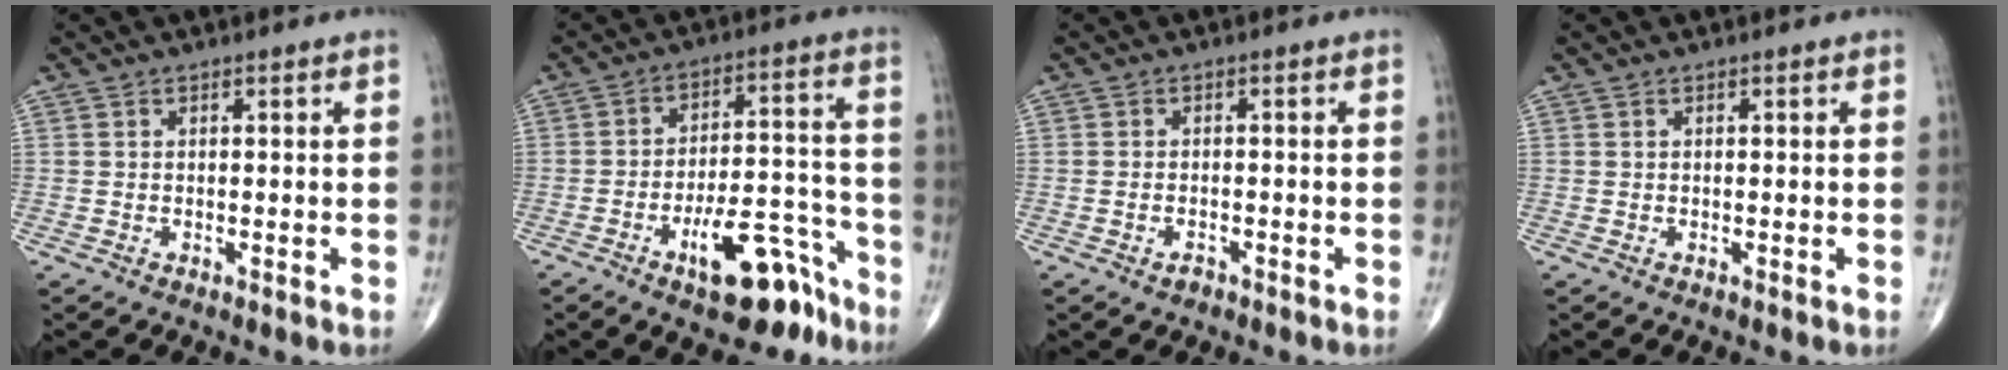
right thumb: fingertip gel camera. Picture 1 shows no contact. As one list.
[{"total": 13.7, "force": [-8.6, 5.3, 9.3], "torque": [-0.111, 0.079, -0.131]}, {"total": 1.4, "force": [-1.0, 0.8, 0.6], "torque": [-0.015, 0.007, -0.016]}, {"total": 0.0}]